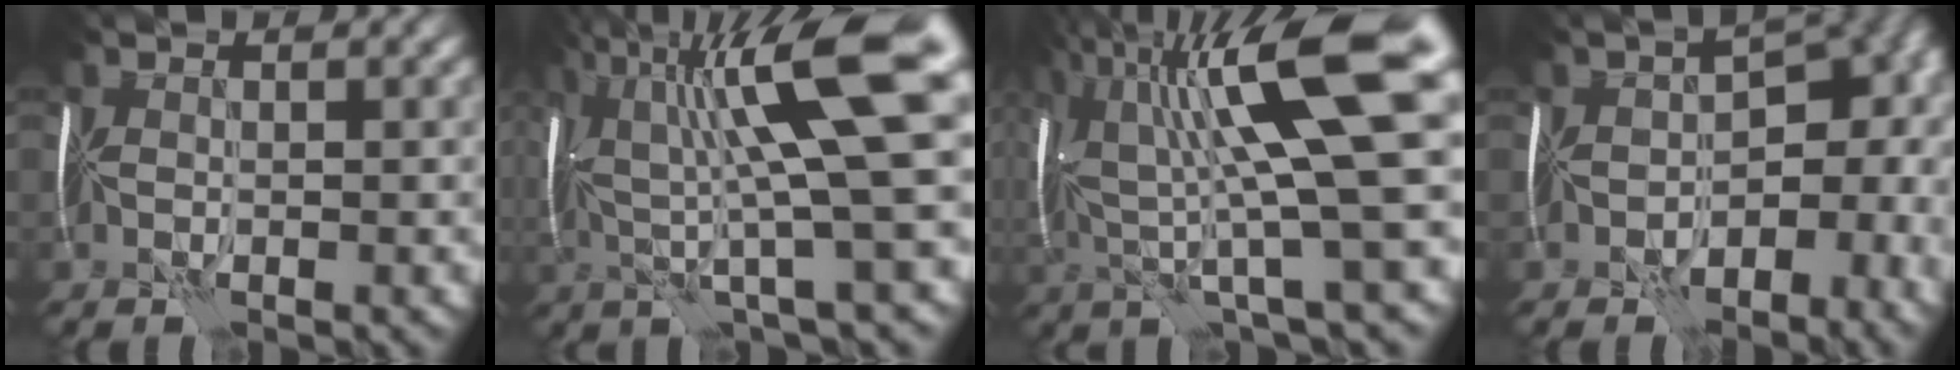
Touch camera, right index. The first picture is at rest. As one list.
[{"total": 13.5, "force": [3.2, 2.6, 12.9], "torque": [-0.220, 0.011, 0.057]}, {"total": 14.9, "force": [3.7, 3.3, 14.1], "torque": [-0.242, 0.009, 0.063]}, {"total": 10.0, "force": [-3.1, 6.2, 7.2], "torque": [-0.051, -0.009, -0.046]}]